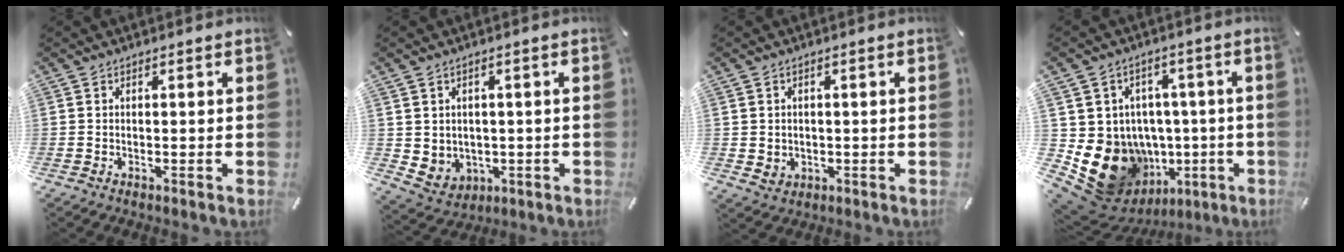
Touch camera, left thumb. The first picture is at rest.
{"total": 4.8, "force": [1.6, 4.6, 0.5], "torque": [-0.030, -0.018, 0.029]}
{"total": 3.7, "force": [1.1, 3.5, 0.2], "torque": [0.004, -0.009, 0.020]}
{"total": 15.8, "force": [-4.6, 13.5, 6.9], "torque": [-0.119, 0.017, -0.056]}